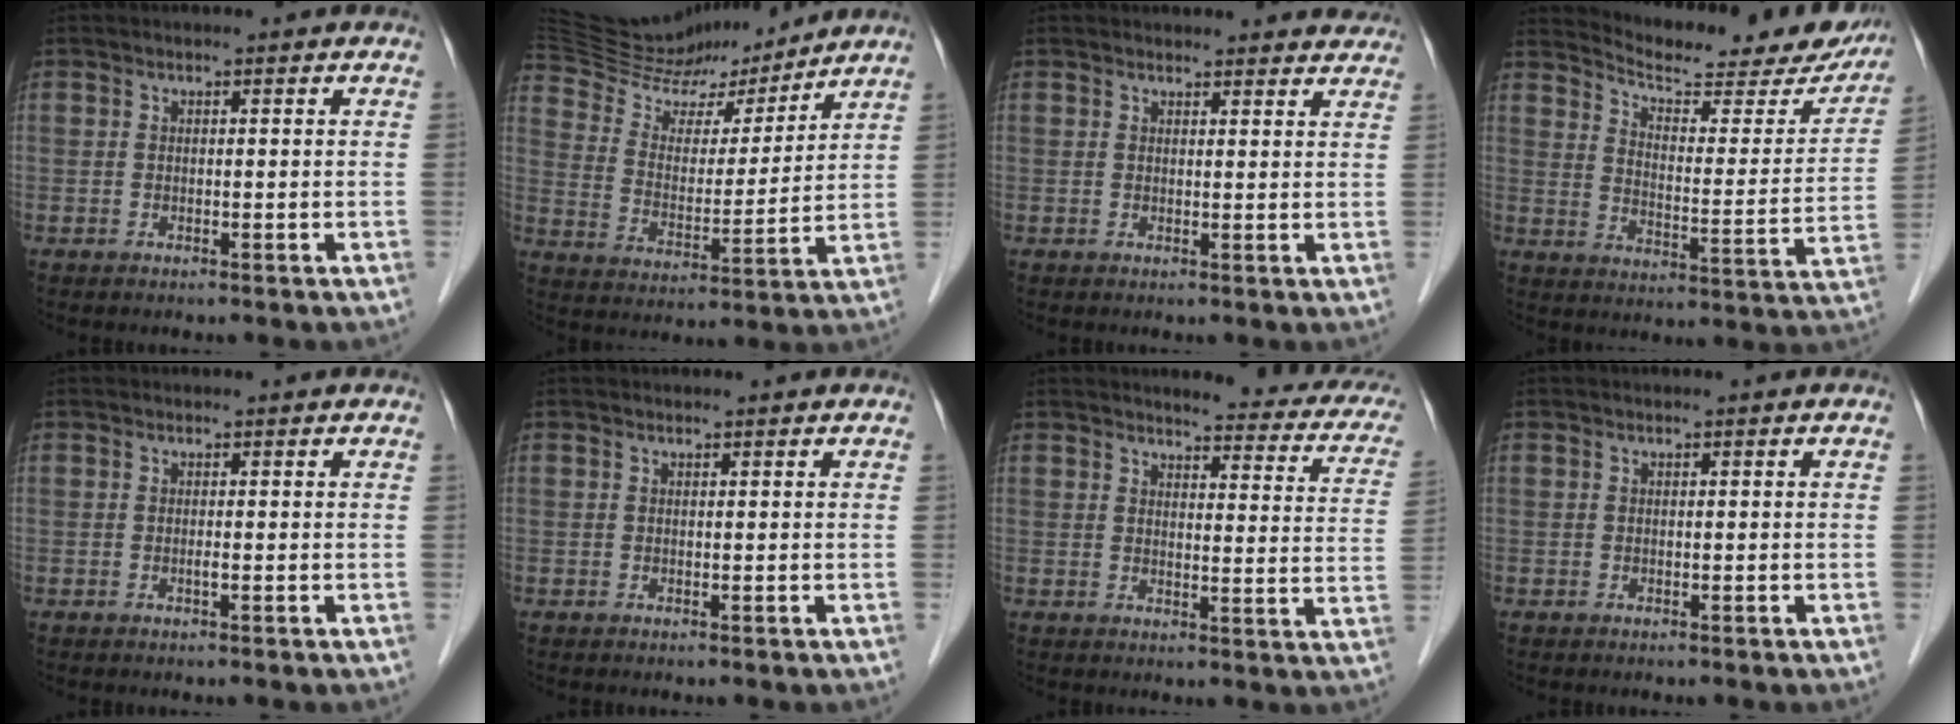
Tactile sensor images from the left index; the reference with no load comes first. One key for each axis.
{"total": 19.8, "fx": 18.3, "fy": 5.4, "fz": 5.3, "tx": -0.099, "ty": 0.004, "tz": 0.302}
{"total": 9.5, "fx": 8.9, "fy": 3.0, "fz": 1.3, "tx": 0.023, "ty": 0.008, "tz": 0.083}
{"total": 21.2, "fx": 19.4, "fy": 4.1, "fz": 7.3, "tx": -0.090, "ty": -0.046, "tz": 0.248}
{"total": 0.5, "fx": 0.1, "fy": 0.2, "fz": 0.4, "tx": -0.007, "ty": 0.002, "tz": -0.001}
{"total": 0.9, "fx": 0.8, "fy": 0.4, "fz": 0.0, "tx": 0.006, "ty": 0.007, "tz": 0.011}
{"total": 14.5, "fx": 13.1, "fy": 3.0, "fz": 5.6, "tx": -0.031, "ty": -0.045, "tz": 0.120}
{"total": 0.0}